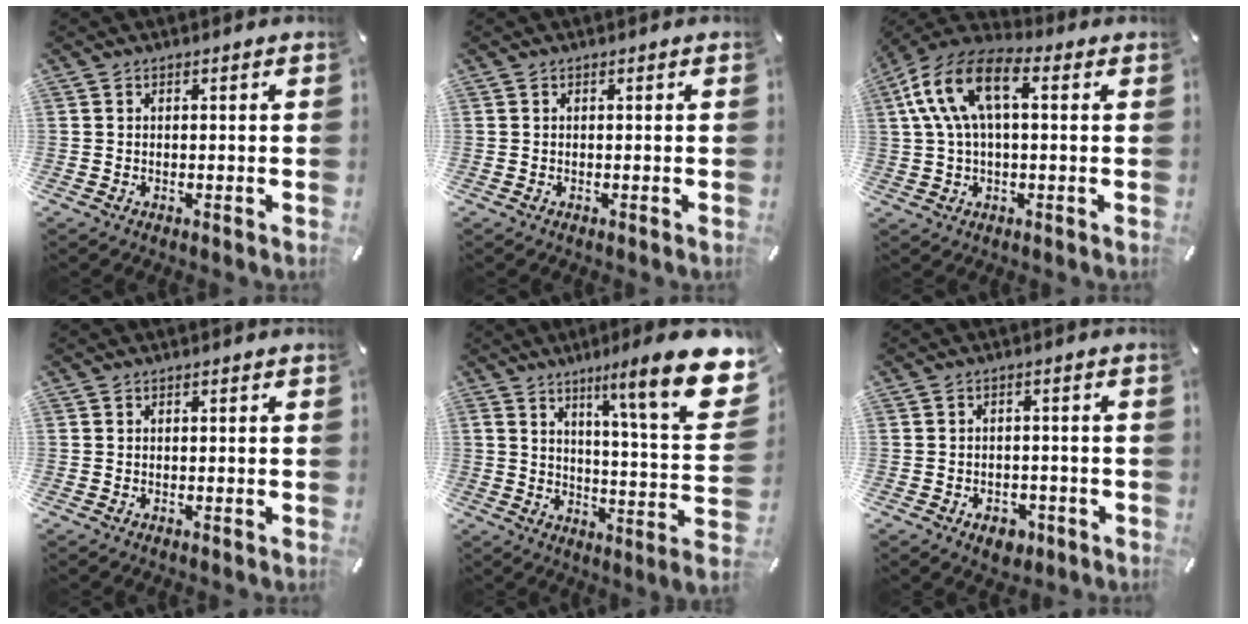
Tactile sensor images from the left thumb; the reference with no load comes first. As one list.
[{"total": 0.0}, {"total": 13.5, "force": [3.5, 7.1, 10.9], "torque": [-0.237, 0.008, 0.062]}, {"total": 0.0}, {"total": 20.3, "force": [8.1, 1.7, 18.6], "torque": [-0.272, -0.079, 0.111]}, {"total": 4.4, "force": [-2.3, 3.0, 2.3], "torque": [-0.041, 0.009, -0.041]}]